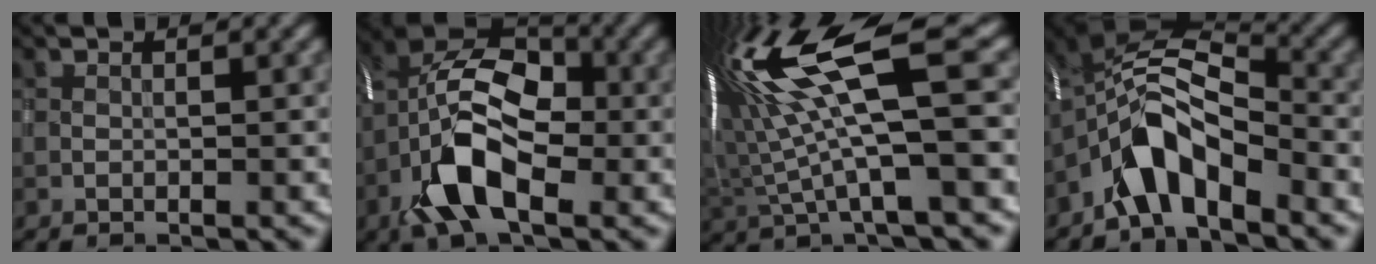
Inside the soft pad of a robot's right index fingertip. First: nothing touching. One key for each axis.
{"total": 10.1, "fx": -3.3, "fy": 5.3, "fz": 8.0, "tx": -0.156, "ty": 0.007, "tz": -0.072}
{"total": 13.6, "fx": 3.9, "fy": 2.9, "fz": 12.7, "tx": -0.253, "ty": 0.016, "tz": 0.081}
{"total": 6.1, "fx": -3.6, "fy": 2.5, "fz": 4.3, "tx": -0.075, "ty": 0.009, "tz": -0.072}